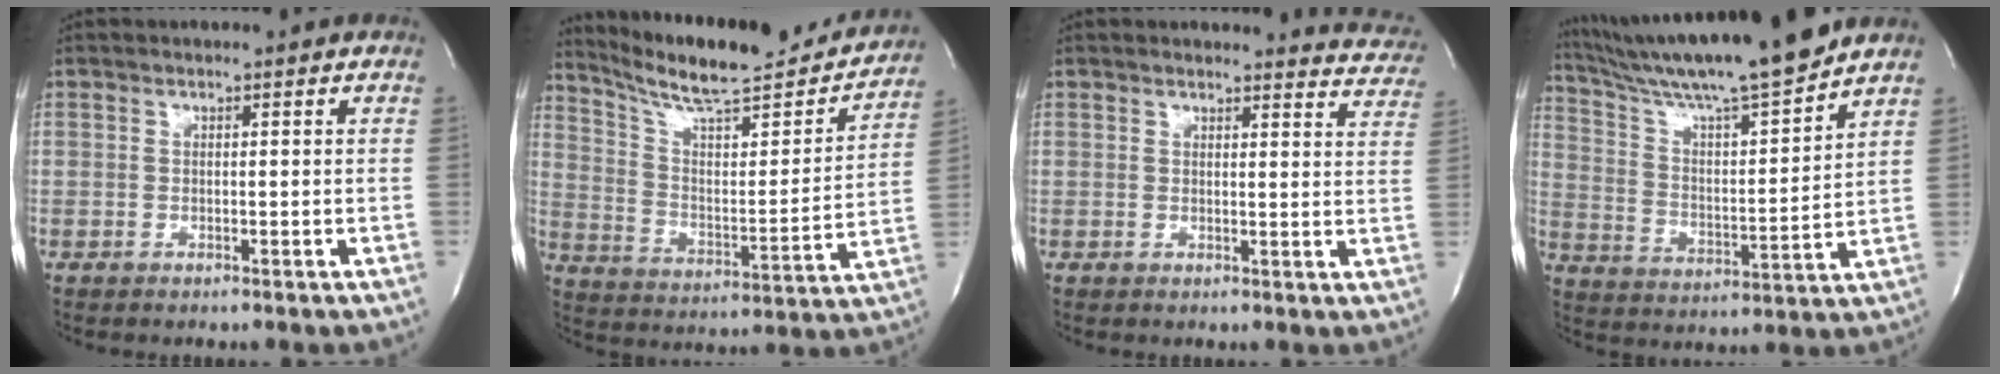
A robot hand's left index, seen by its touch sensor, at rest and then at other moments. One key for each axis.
{"total": 22.2, "fx": 19.9, "fy": 2.9, "fz": 9.5, "tx": -0.149, "ty": -0.026, "tz": 0.291}
{"total": 7.5, "fx": 7.4, "fy": 1.1, "fz": 0.1, "tx": 0.025, "ty": -0.056, "tz": 0.044}
{"total": 17.0, "fx": 14.9, "fy": -0.9, "fz": 8.2, "tx": -0.148, "ty": -0.012, "tz": 0.249}